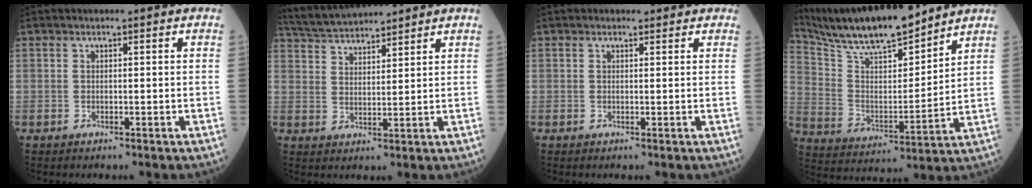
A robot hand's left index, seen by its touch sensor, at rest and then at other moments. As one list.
[{"total": 8.8, "force": [8.4, 1.0, 2.5], "torque": [-0.060, 0.029, 0.155]}, {"total": 1.2, "force": [0.9, 0.8, 0.3], "torque": [-0.005, 0.006, 0.004]}, {"total": 16.6, "force": [15.0, 2.1, 6.9], "torque": [-0.142, 0.005, 0.273]}]